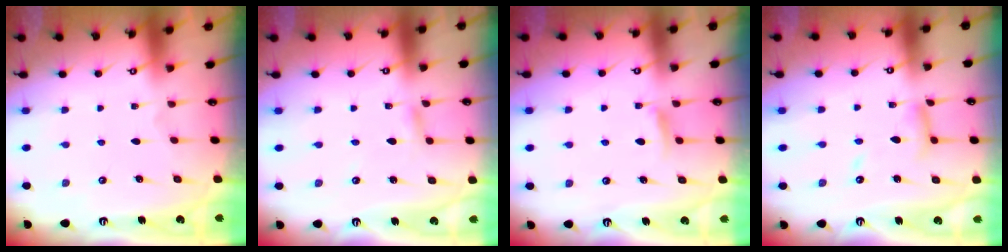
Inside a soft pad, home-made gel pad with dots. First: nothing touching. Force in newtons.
{"total": 2.3, "press": 2.3, "slide": 0.1}
{"total": 5.8, "press": 5.7, "slide": 0.9}
{"total": 11.3, "press": 11.3, "slide": 1.1}